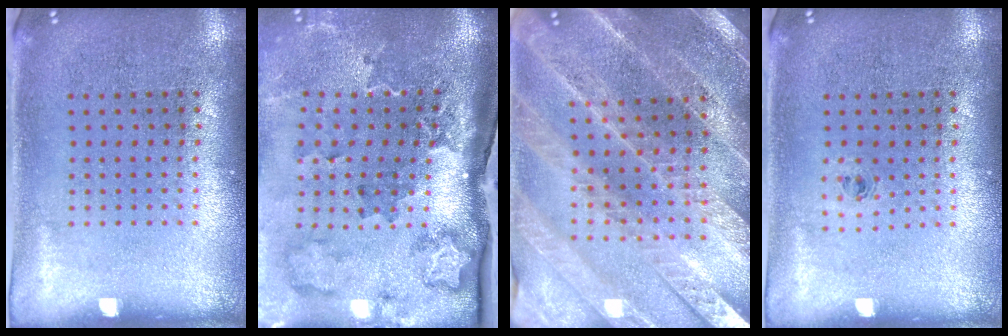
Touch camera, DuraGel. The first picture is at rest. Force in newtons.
{"total": 3.0, "press": 2.2, "slide": 2.0}
{"total": 2.8, "press": 2.8, "slide": 0.5}
{"total": 0.5, "press": 0.3, "slide": 0.4}